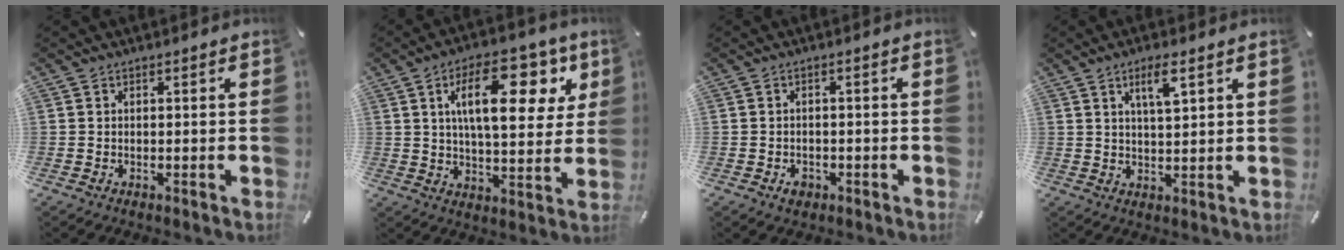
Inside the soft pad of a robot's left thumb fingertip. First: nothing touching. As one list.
[{"total": 19.4, "force": [7.5, 9.1, 15.4], "torque": [-0.234, -0.010, 0.116]}, {"total": 2.8, "force": [-1.4, 2.0, 1.3], "torque": [-0.022, 0.009, -0.025]}, {"total": 5.5, "force": [2.9, 1.3, 4.5], "torque": [-0.081, -0.005, 0.046]}]